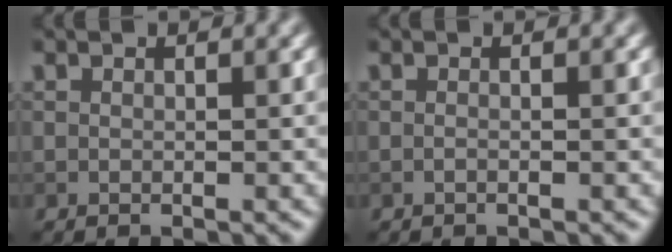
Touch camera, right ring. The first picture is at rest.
{"total": 0.7, "force": [-0.1, 0.3, 0.7], "torque": [-0.010, -0.010, -0.011]}